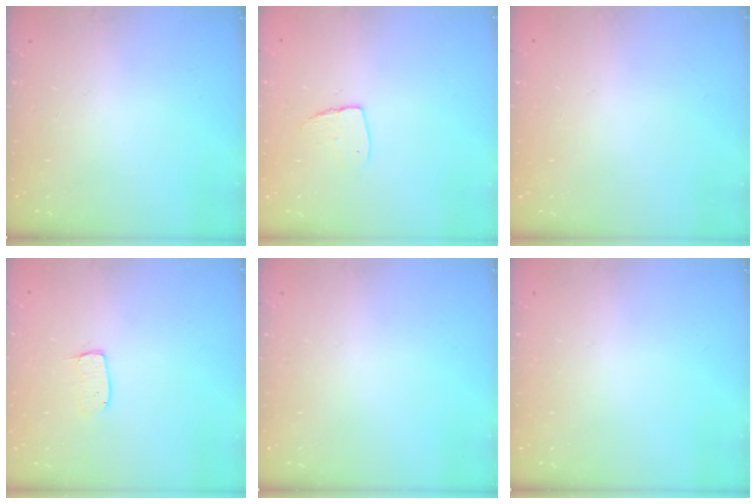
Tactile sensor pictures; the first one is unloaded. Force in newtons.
{"total": 6.0, "press": 6.0, "slide": 0.3}
{"total": 0.0}
{"total": 4.0, "press": 4.0, "slide": 0.3}
{"total": 0.0}
{"total": 0.0}